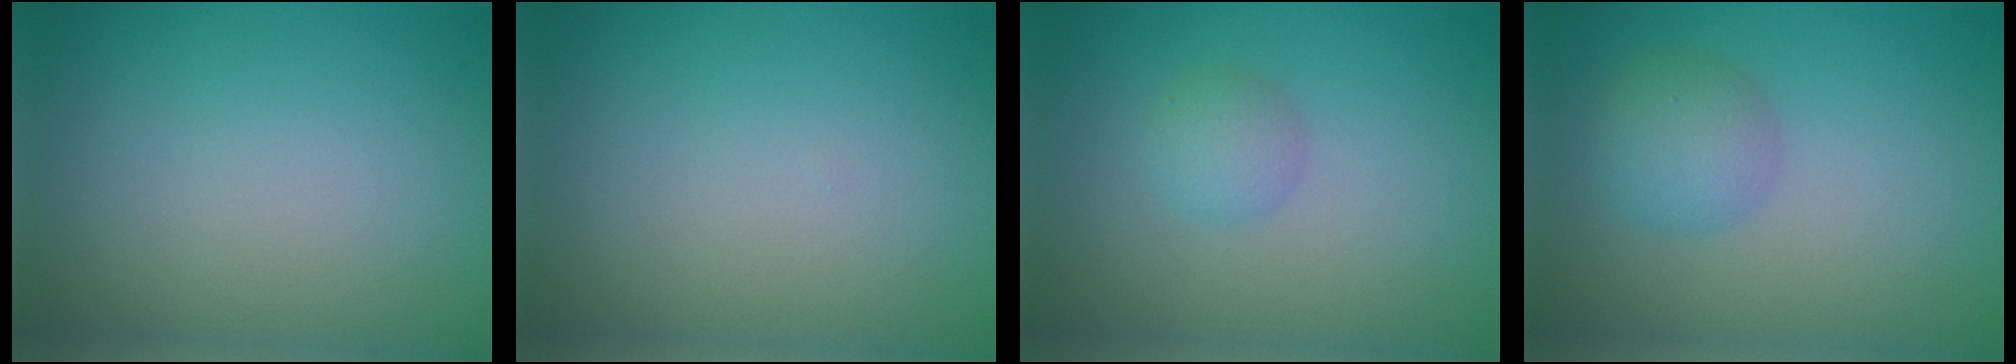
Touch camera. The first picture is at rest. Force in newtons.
{"total": 0.0}
{"total": 1.7, "press": 1.7, "slide": 0.0}
{"total": 2.9, "press": 2.9, "slide": 0.1}